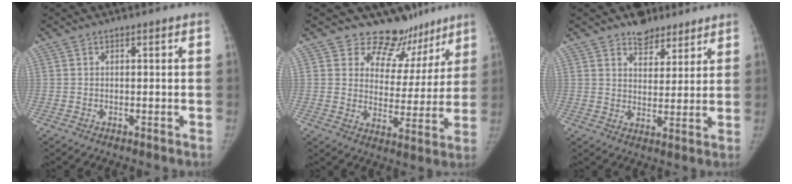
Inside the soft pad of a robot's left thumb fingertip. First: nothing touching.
{"total": 12.5, "force": [10.0, 7.3, 1.9], "torque": [0.026, -0.072, 0.127]}
{"total": 7.5, "force": [5.7, 4.3, 2.4], "torque": [-0.004, -0.034, 0.090]}